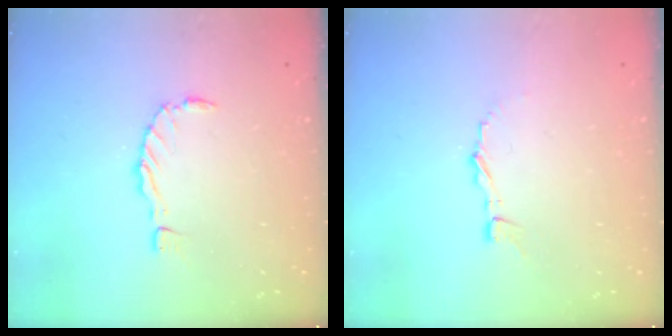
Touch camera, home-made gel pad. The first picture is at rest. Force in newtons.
{"total": 3.9, "press": 3.9, "slide": 0.4}